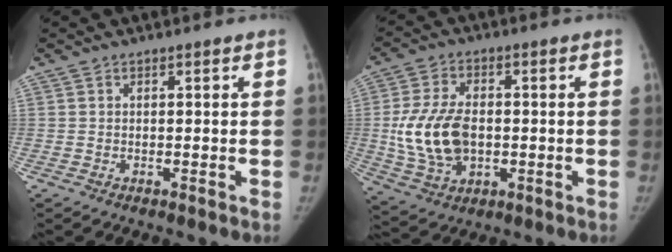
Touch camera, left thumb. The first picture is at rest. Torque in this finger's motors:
{"motor_torque": [0.14, 1.92, 0.38, -0.39, 0.52]}